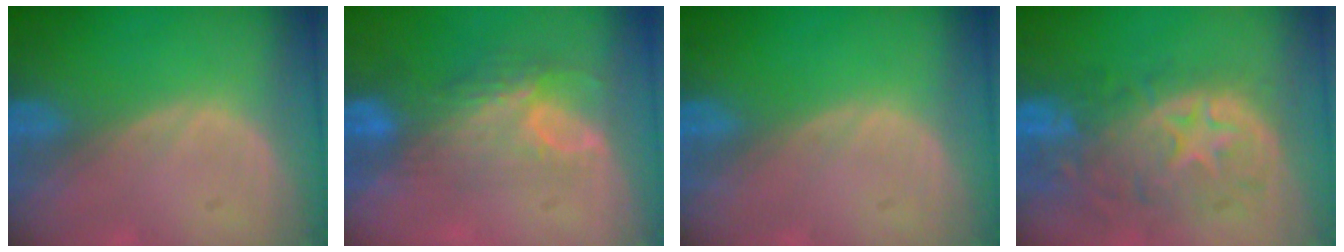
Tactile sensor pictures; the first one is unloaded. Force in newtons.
{"total": 7.8, "press": 6.8, "slide": 3.8}
{"total": 0.0}
{"total": 11.2, "press": 9.7, "slide": 5.5}